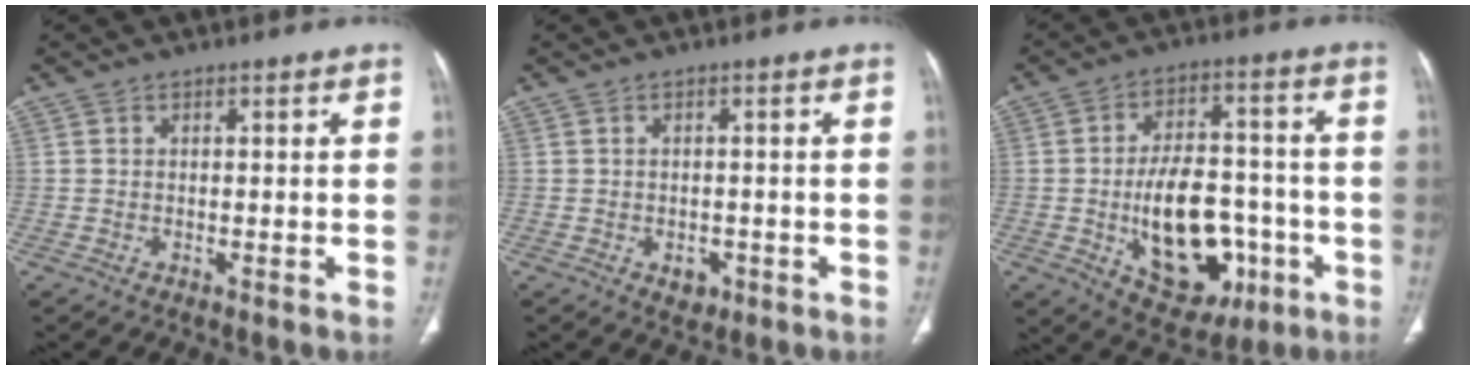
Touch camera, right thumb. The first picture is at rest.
{"total": 2.5, "force": [-1.1, 1.9, 1.3], "torque": [-0.008, 0.003, -0.007]}
{"total": 19.1, "force": [-4.9, 11.4, 14.5], "torque": [-0.188, 0.031, -0.055]}